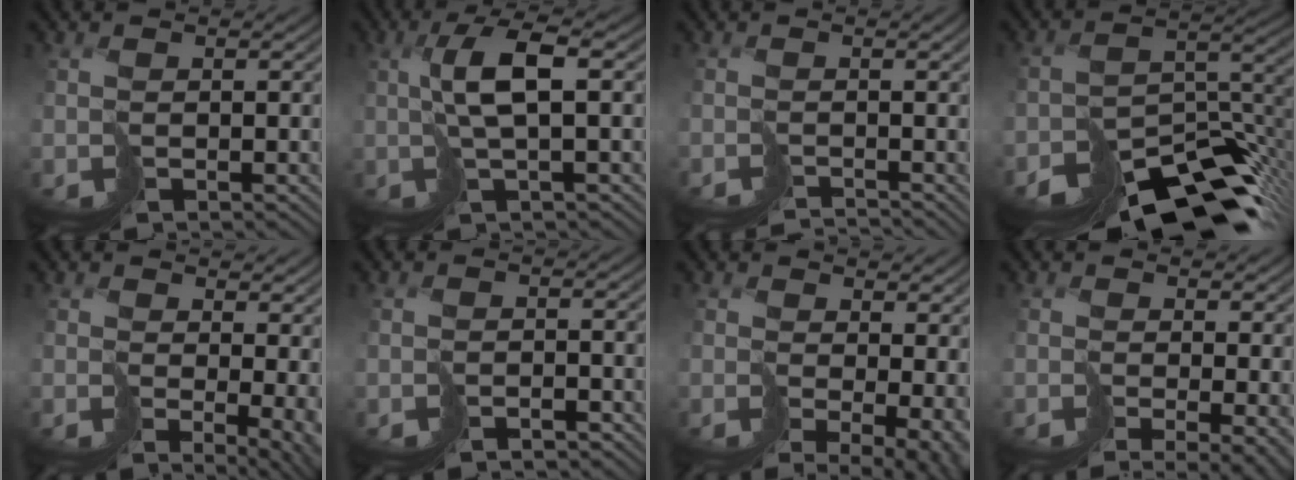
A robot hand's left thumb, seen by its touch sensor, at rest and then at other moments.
{"total": 4.7, "force": [1.9, 0.1, 4.3], "torque": [-0.075, 0.020, 0.037]}
{"total": 2.9, "force": [-2.6, -0.7, 1.1], "torque": [-0.005, -0.004, -0.043]}
{"total": 15.0, "force": [-12.5, 4.9, 6.8], "torque": [-0.113, -0.026, -0.166]}
{"total": 6.3, "force": [1.0, 2.5, 5.7], "torque": [-0.095, -0.020, 0.039]}
{"total": 2.1, "force": [-2.0, 0.3, -0.1], "torque": [0.013, -0.002, -0.034]}
{"total": 8.3, "force": [-0.2, 4.0, 7.2], "torque": [-0.134, -0.036, 0.036]}
{"total": 7.7, "force": [-3.1, 2.4, 6.6], "torque": [-0.105, -0.033, -0.012]}